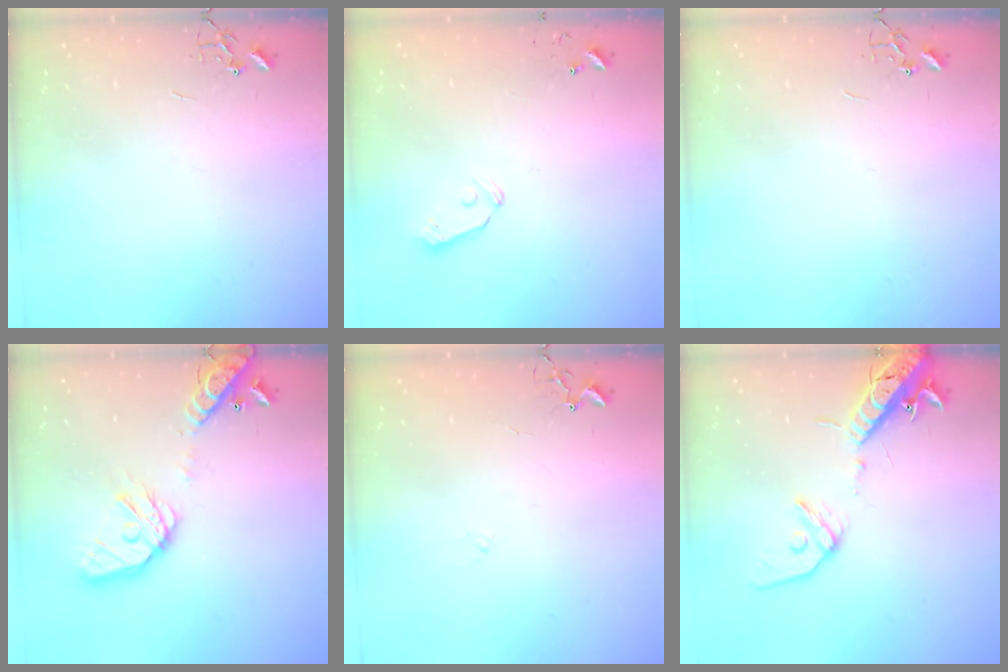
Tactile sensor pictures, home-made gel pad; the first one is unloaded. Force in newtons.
{"total": 5.9, "press": 5.8, "slide": 1.0}
{"total": 0.0}
{"total": 16.7, "press": 16.5, "slide": 2.5}
{"total": 6.5, "press": 6.5, "slide": 0.7}
{"total": 15.4, "press": 15.0, "slide": 3.5}